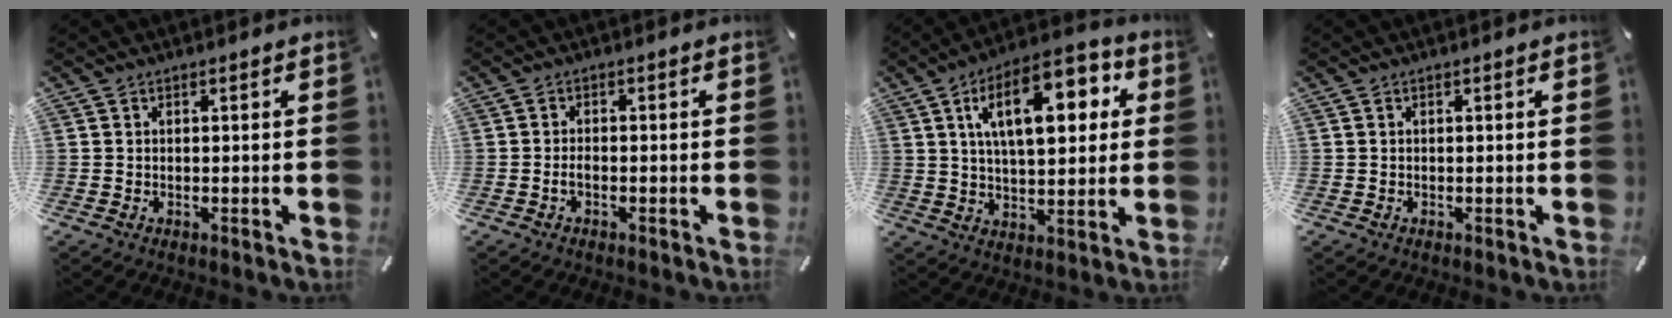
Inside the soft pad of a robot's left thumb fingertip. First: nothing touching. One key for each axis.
{"total": 1.5, "fx": -0.8, "fy": 0.5, "fz": 1.2, "tx": -0.021, "ty": 0.004, "tz": -0.016}
{"total": 17.0, "fx": 6.2, "fy": 8.3, "fz": 13.4, "tx": -0.207, "ty": -0.002, "tz": 0.100}
{"total": 0.0}